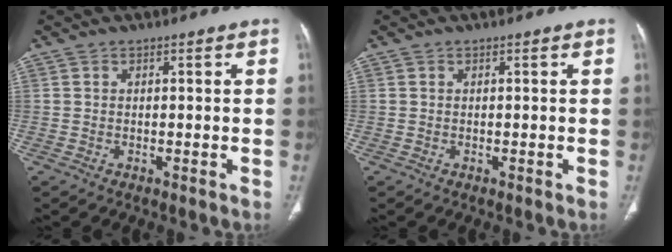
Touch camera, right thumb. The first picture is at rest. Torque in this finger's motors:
{"motor_torque": [0.00, 0.00, -0.02, 0.01, 0.00]}